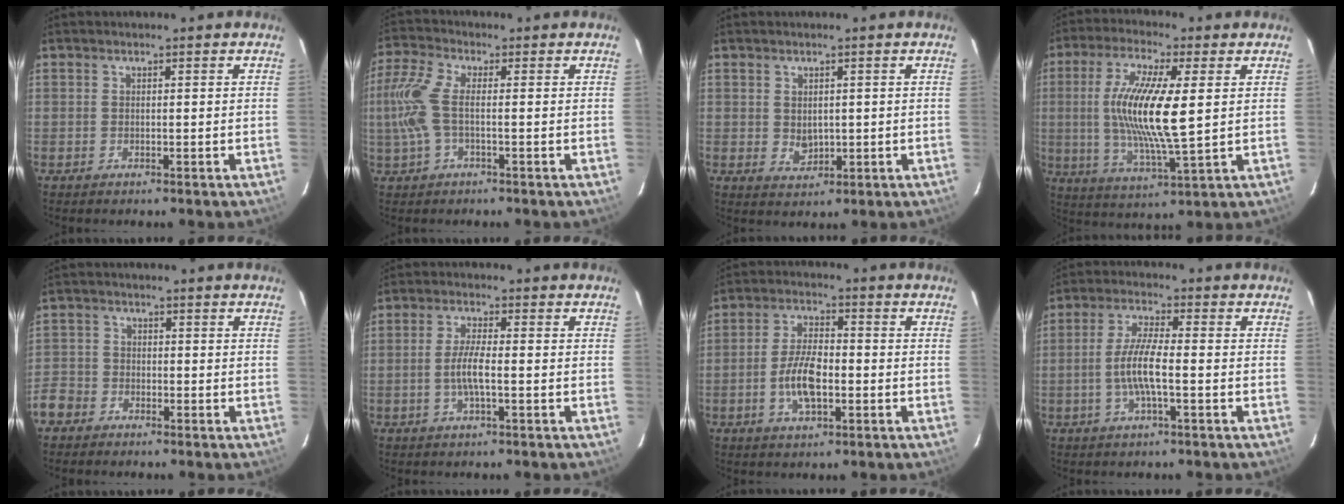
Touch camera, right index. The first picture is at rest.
{"total": 8.6, "force": [-0.9, 3.2, 8.0], "torque": [-0.181, 0.007, -0.018]}
{"total": 3.1, "force": [0.2, 2.4, 1.8], "torque": [-0.028, -0.001, 0.009]}
{"total": 14.8, "force": [1.6, 2.6, 14.4], "torque": [-0.279, -0.004, 0.031]}
{"total": 7.1, "force": [-4.1, 5.6, 1.6], "torque": [-0.052, 0.022, -0.086]}
{"total": 4.7, "force": [-1.2, 0.7, 4.5], "torque": [-0.090, 0.001, -0.024]}
{"total": 8.2, "force": [-2.2, 3.7, 7.0], "torque": [-0.138, 0.005, -0.040]}
{"total": 7.0, "force": [-1.7, 1.0, 6.7], "torque": [-0.135, 0.003, -0.034]}